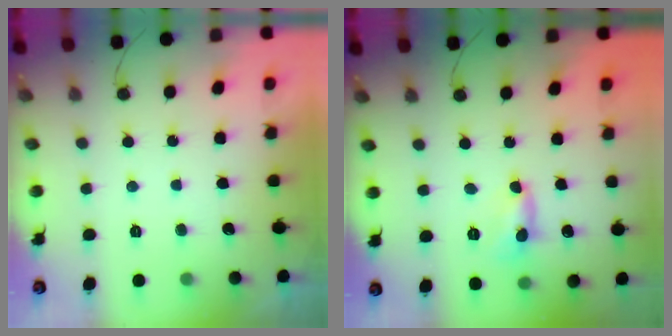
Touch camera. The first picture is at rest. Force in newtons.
{"total": 2.7, "press": 2.7, "slide": 0.1}